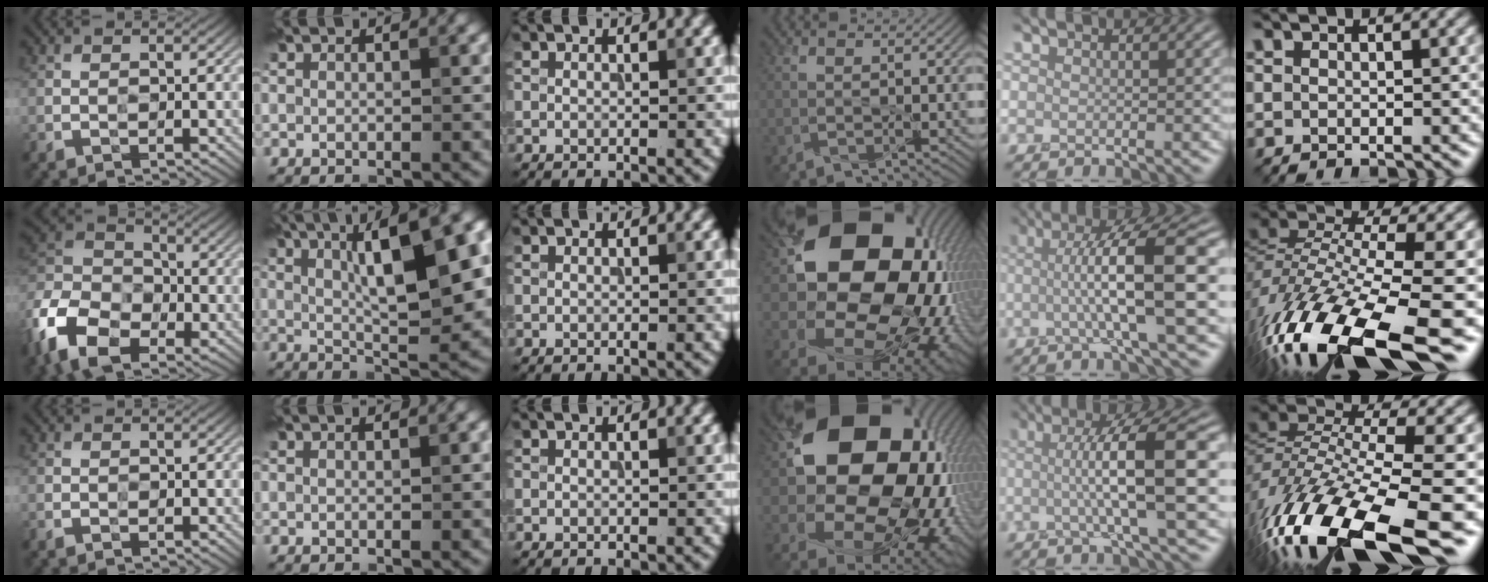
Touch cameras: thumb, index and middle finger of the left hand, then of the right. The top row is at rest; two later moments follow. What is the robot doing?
{"motion": "peel", "object": "tape"}